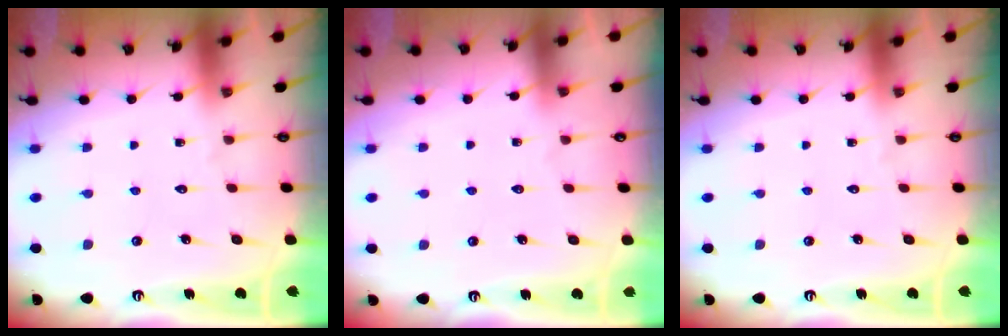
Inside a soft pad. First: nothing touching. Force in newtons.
{"total": 1.7, "press": 1.7, "slide": 0.4}
{"total": 0.0}